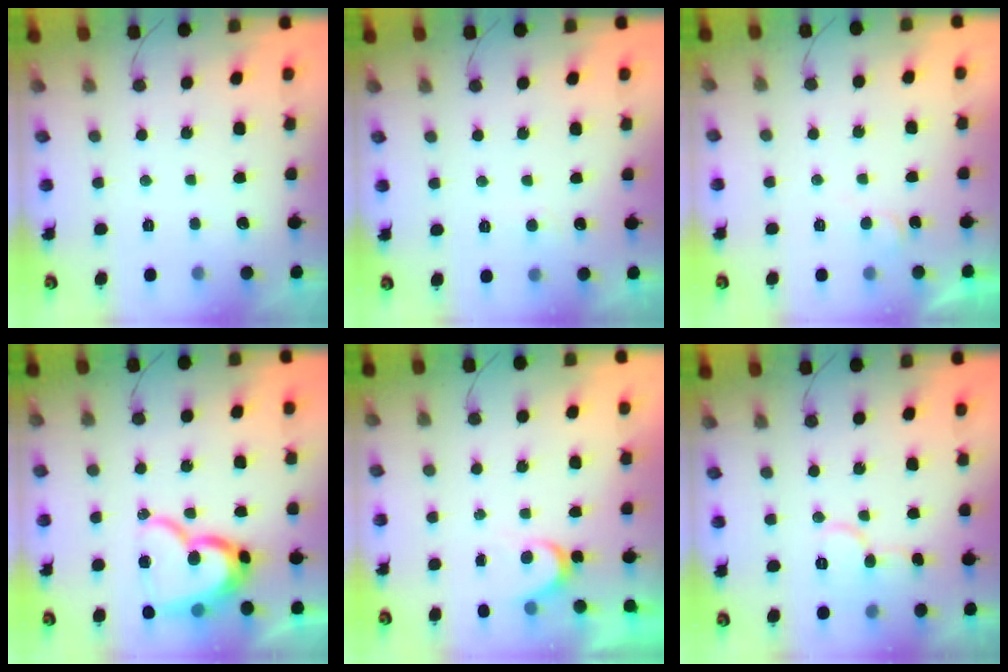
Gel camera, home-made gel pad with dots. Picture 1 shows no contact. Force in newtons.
{"total": 3.9, "press": 3.9, "slide": 0.5}
{"total": 4.8, "press": 4.8, "slide": 0.4}
{"total": 17.4, "press": 17.3, "slide": 1.6}
{"total": 3.7, "press": 3.7, "slide": 0.3}
{"total": 8.6, "press": 8.5, "slide": 0.6}